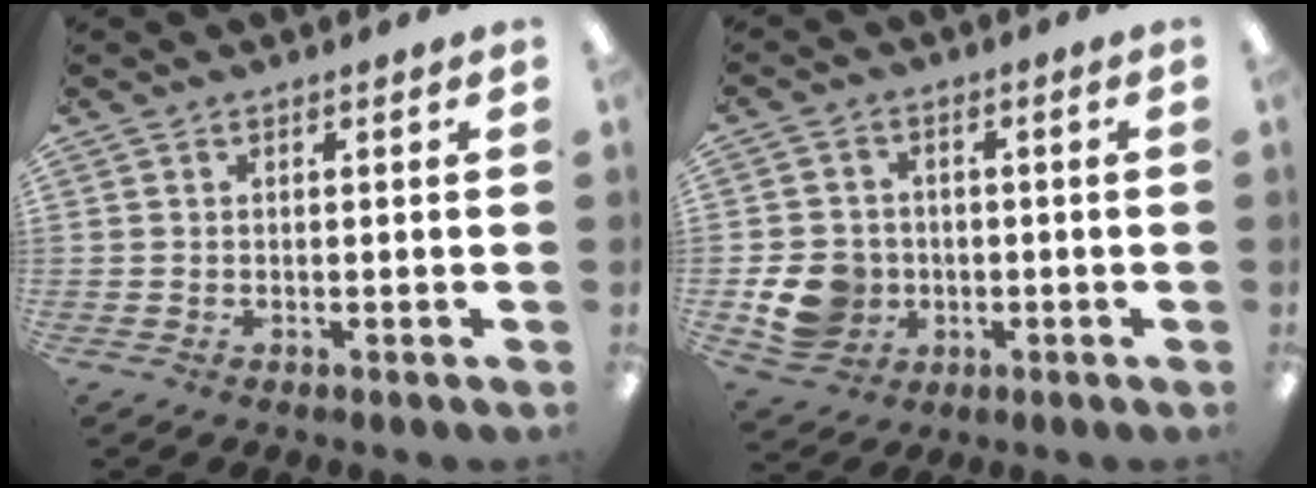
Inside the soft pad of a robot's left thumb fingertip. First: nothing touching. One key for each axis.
{"total": 9.4, "fx": -2.1, "fy": 8.3, "fz": 3.9, "tx": -0.089, "ty": 0.015, "tz": -0.033}